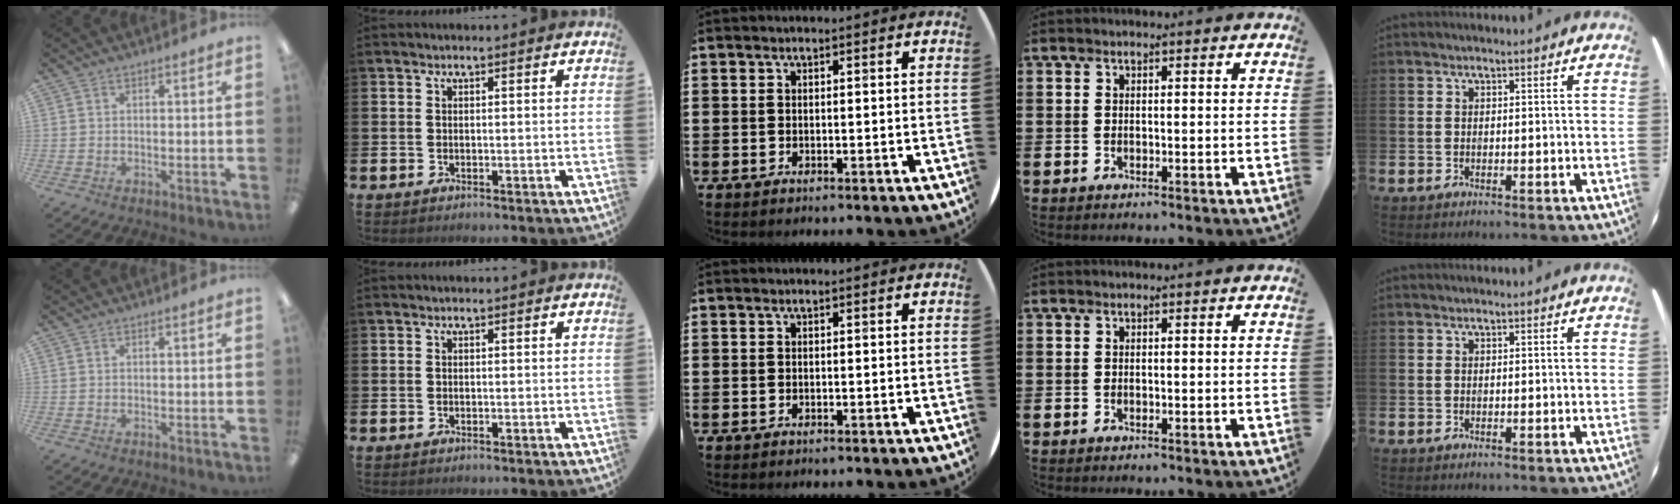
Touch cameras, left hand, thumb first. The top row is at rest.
{}